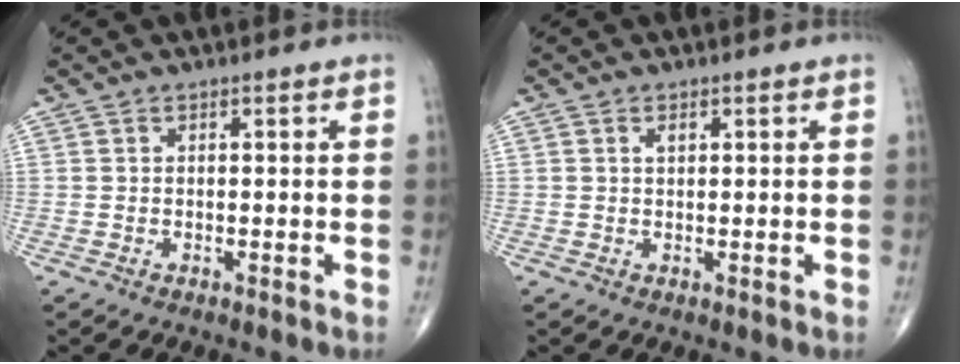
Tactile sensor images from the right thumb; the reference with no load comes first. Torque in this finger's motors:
{"motor_torque": [0.56, 0.51, 0.61, 0.26, -0.01]}